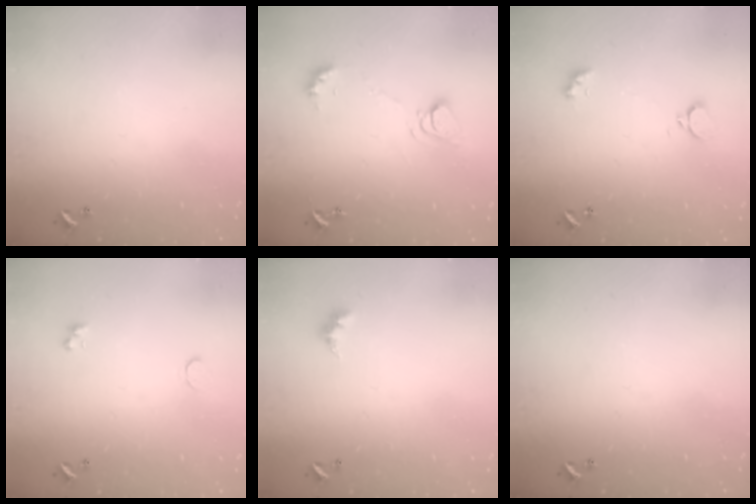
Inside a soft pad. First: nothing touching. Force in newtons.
{"total": 7.8, "press": 7.7, "slide": 0.9}
{"total": 2.9, "press": 2.9, "slide": 0.6}
{"total": 0.8, "press": 0.7, "slide": 0.4}
{"total": 3.0, "press": 2.9, "slide": 0.5}
{"total": 0.0}